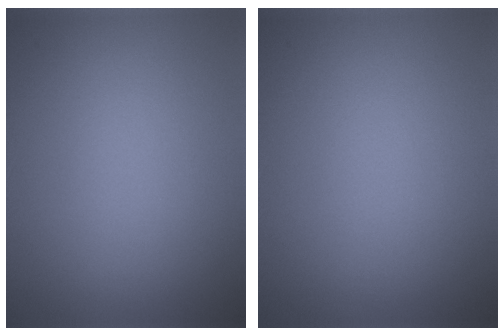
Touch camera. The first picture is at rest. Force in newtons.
{"total": 0.0}